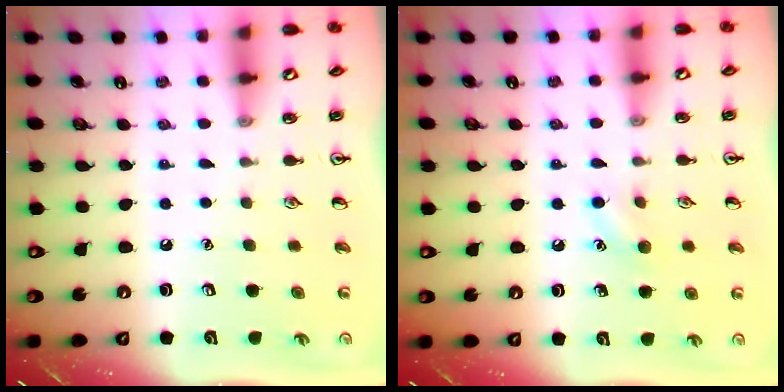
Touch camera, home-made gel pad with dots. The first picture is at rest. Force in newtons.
{"total": 7.1, "press": 6.8, "slide": 2.1}